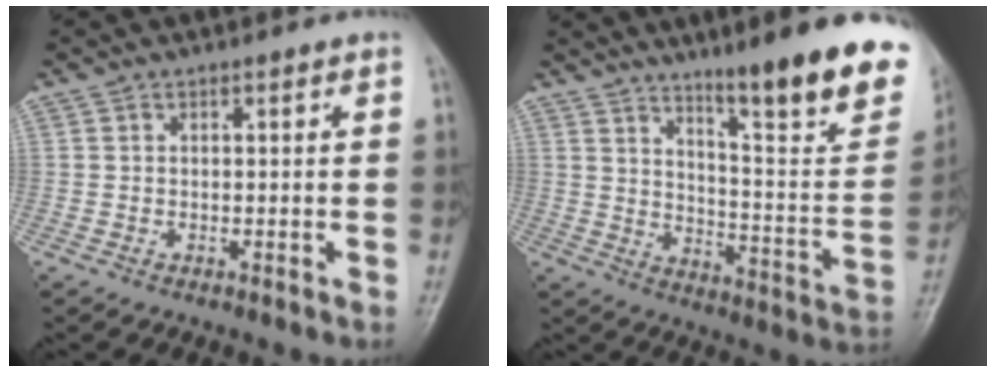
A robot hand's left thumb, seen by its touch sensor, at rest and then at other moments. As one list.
[{"total": 21.9, "force": [14.1, 3.7, 16.4], "torque": [-0.196, -0.080, 0.211]}]